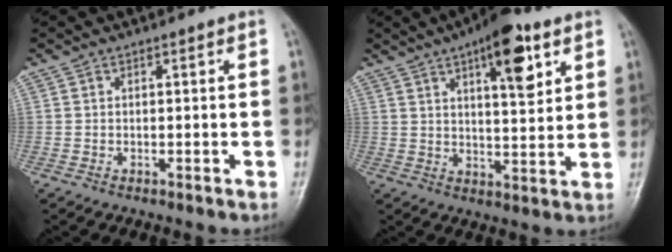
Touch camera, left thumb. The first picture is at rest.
{"total": 12.1, "force": [6.0, 4.2, 9.6], "torque": [-0.119, -0.026, 0.085]}